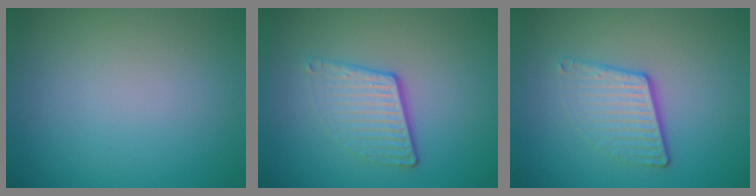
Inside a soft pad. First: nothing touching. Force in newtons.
{"total": 3.9, "press": 2.7, "slide": 2.8}
{"total": 3.8, "press": 2.5, "slide": 2.9}